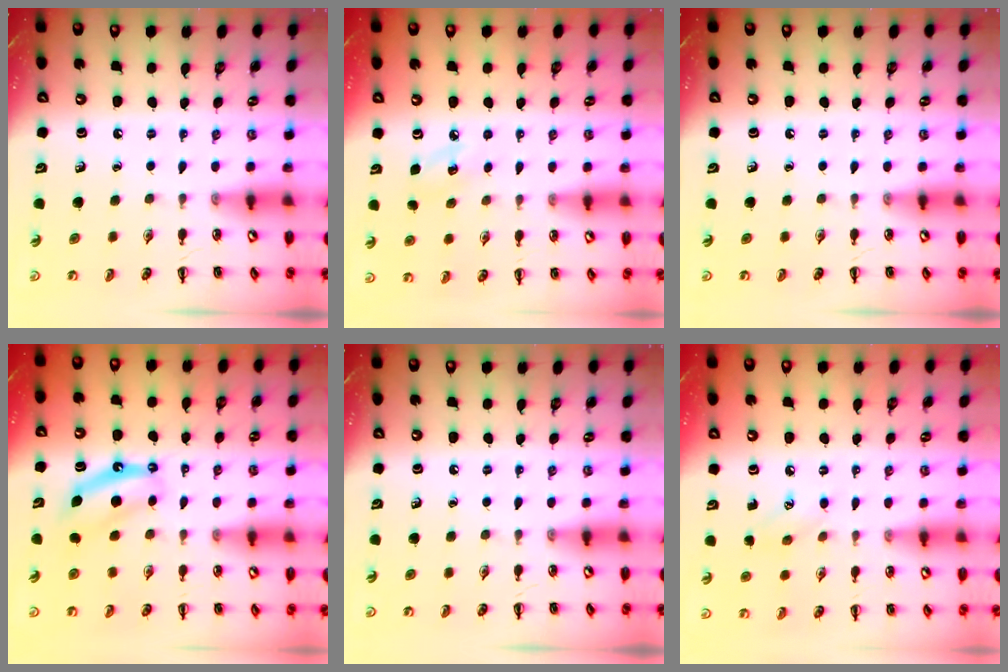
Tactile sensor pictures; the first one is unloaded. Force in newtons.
{"total": 5.9, "press": 5.6, "slide": 1.8}
{"total": 0.0}
{"total": 7.3, "press": 7.3, "slide": 1.1}
{"total": 0.0}
{"total": 5.8, "press": 5.6, "slide": 1.5}